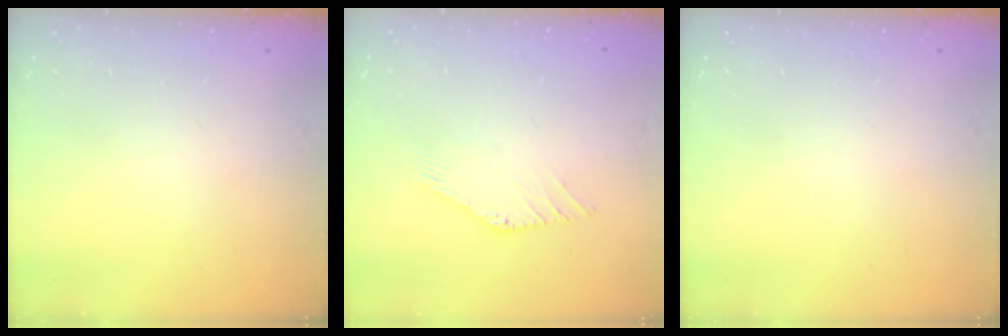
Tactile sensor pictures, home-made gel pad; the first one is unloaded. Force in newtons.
{"total": 0.7, "press": 0.6, "slide": 0.4}
{"total": 0.0}